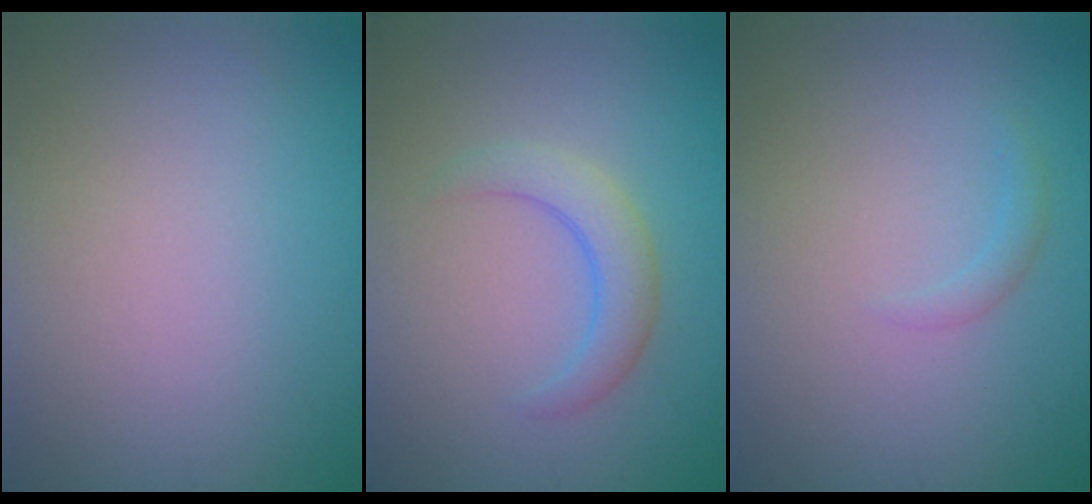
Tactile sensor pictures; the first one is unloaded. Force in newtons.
{"total": 2.8, "press": 2.8, "slide": 0.2}
{"total": 0.9, "press": 0.8, "slide": 0.1}